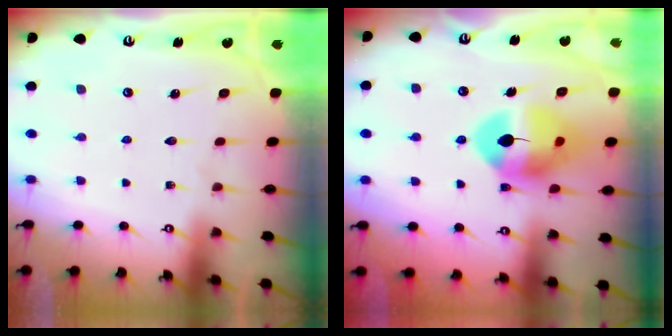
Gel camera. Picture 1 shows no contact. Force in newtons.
{"total": 13.3, "press": 13.2, "slide": 1.7}